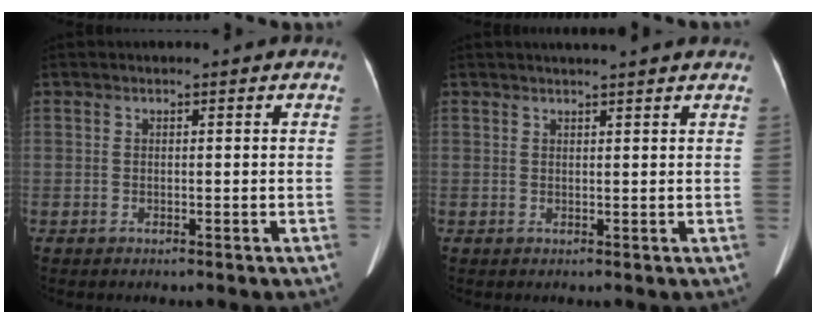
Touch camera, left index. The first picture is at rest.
{"total": 5.0, "force": [4.5, -0.2, 2.2], "torque": [-0.029, 0.023, 0.050]}